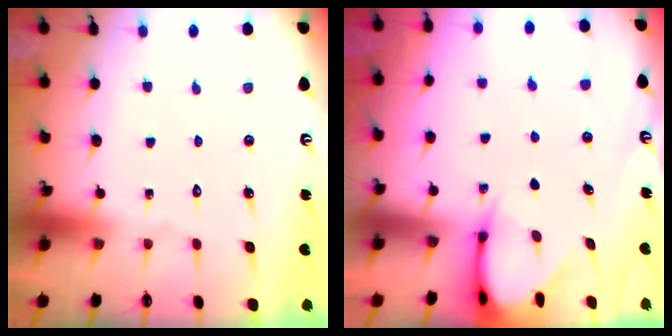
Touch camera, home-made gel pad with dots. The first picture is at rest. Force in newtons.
{"total": 3.5, "press": 3.5, "slide": 0.3}